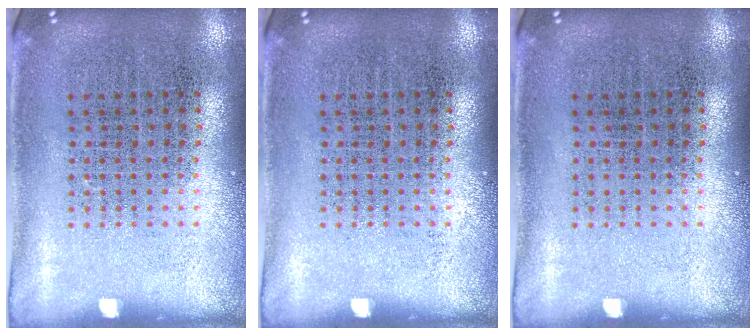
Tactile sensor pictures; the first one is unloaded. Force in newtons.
{"total": 0.0}
{"total": 0.0}